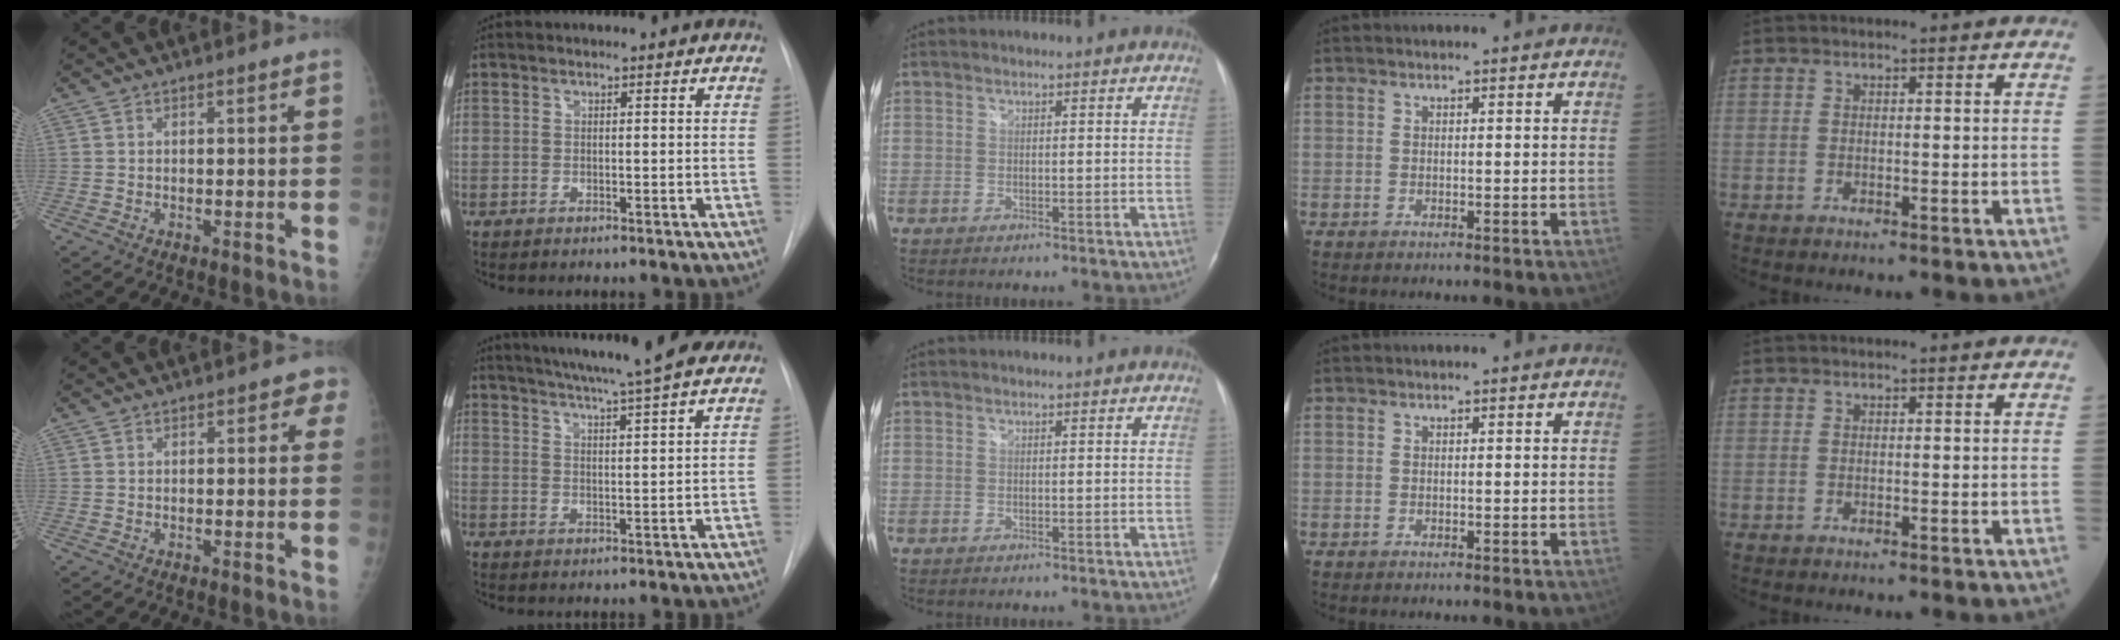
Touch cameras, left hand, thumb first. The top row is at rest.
{"thumb": {"total": 2.3, "force": [0.6, 1.6, 1.5], "torque": [0.010, 0.005, -0.004]}, "index": {"total": 14.1, "force": [12.1, 0.3, 7.4], "torque": [-0.120, 0.014, 0.163]}}